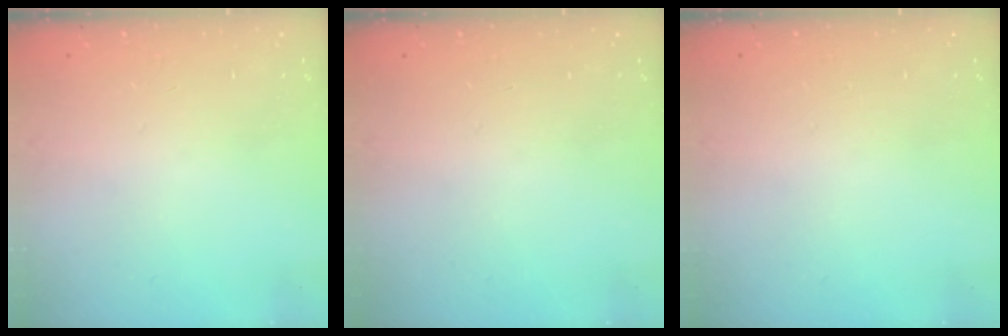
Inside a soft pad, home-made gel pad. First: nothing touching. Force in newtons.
{"total": 0.0}
{"total": 0.0}